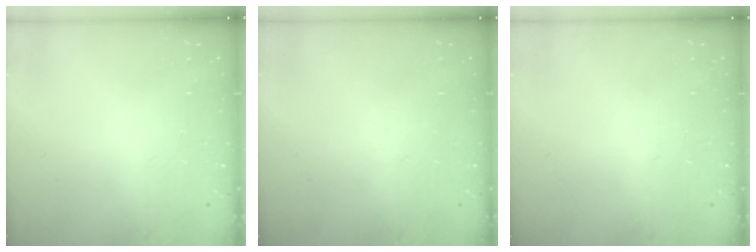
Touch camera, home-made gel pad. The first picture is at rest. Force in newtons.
{"total": 0.0}
{"total": 0.0}